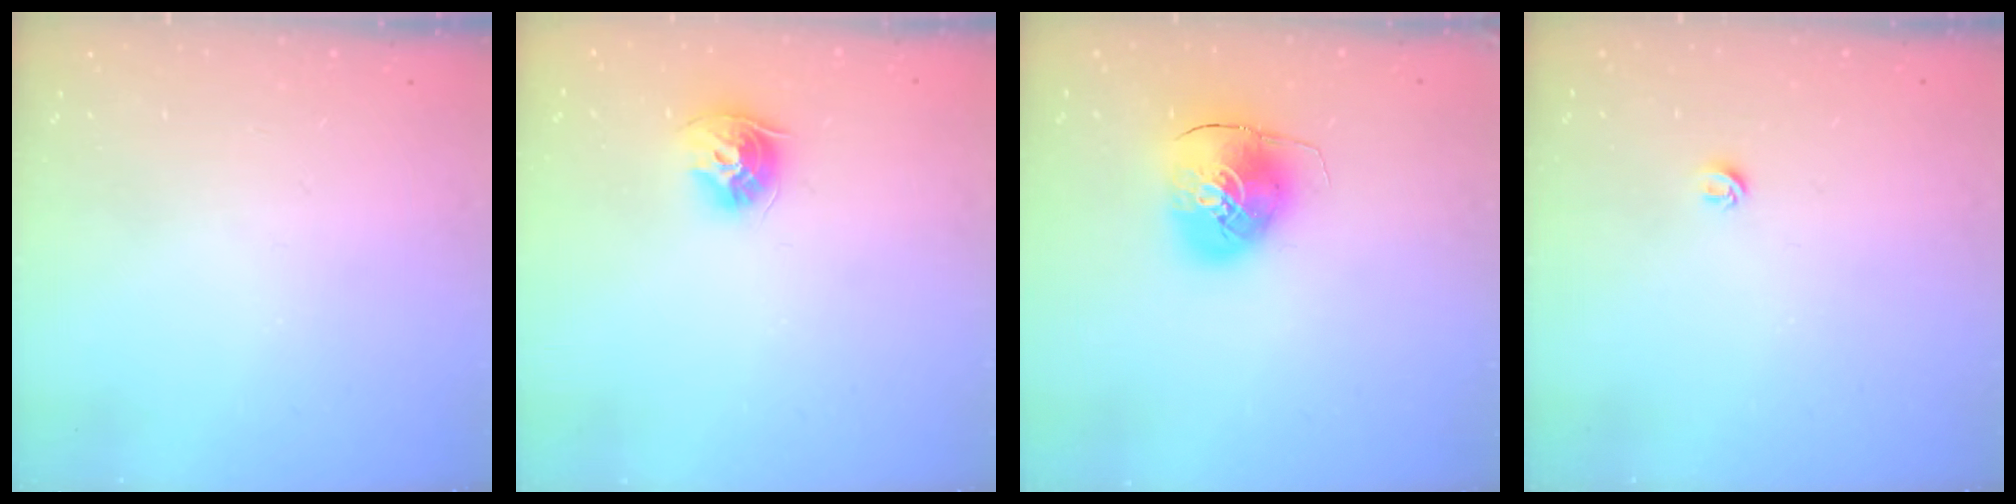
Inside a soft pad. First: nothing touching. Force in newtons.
{"total": 9.5, "press": 9.4, "slide": 0.9}
{"total": 9.8, "press": 9.7, "slide": 1.5}
{"total": 3.9, "press": 3.8, "slide": 0.3}